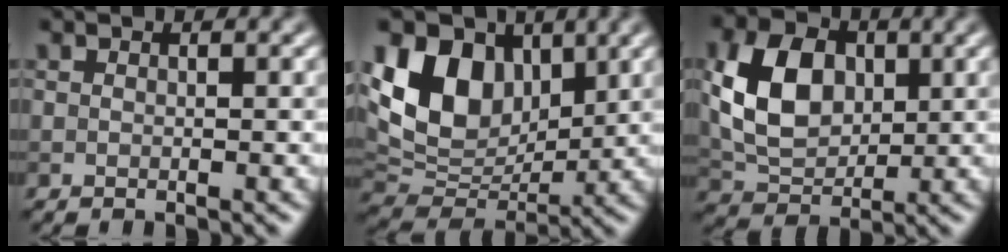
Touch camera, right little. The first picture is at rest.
{"total": 9.9, "force": [3.5, 6.9, 6.2], "torque": [-0.124, -0.005, 0.060]}
{"total": 7.4, "force": [1.2, 5.2, 5.1], "torque": [-0.108, 0.006, 0.022]}